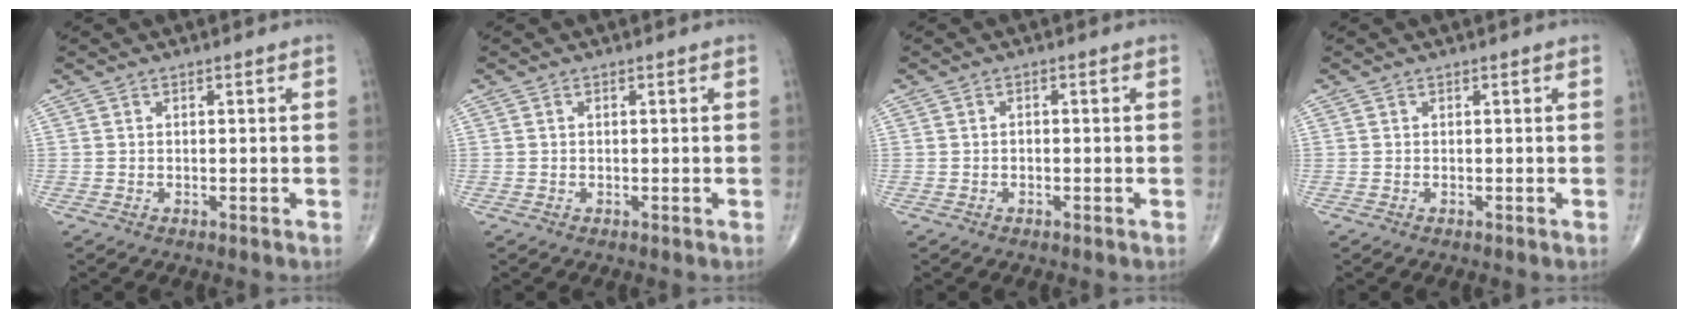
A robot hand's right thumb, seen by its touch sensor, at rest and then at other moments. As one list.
[{"total": 0.0}, {"total": 0.7, "force": [-0.2, 0.5, 0.5], "torque": [-0.006, 0.006, -0.006]}, {"total": 0.0}]